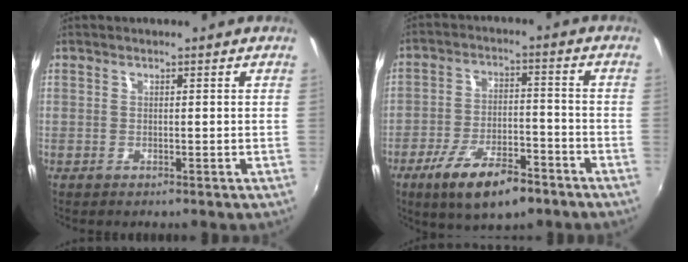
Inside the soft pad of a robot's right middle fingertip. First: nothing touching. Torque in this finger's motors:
{"motor_torque": [1.17, -0.97, 0.61, 0.15]}